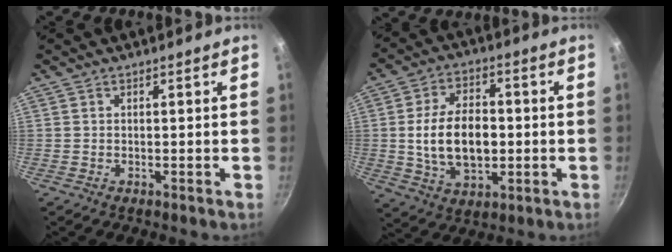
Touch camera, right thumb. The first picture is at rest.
{"total": 13.8, "force": [-0.6, 8.6, 10.8], "torque": [-0.169, 0.011, -0.006]}